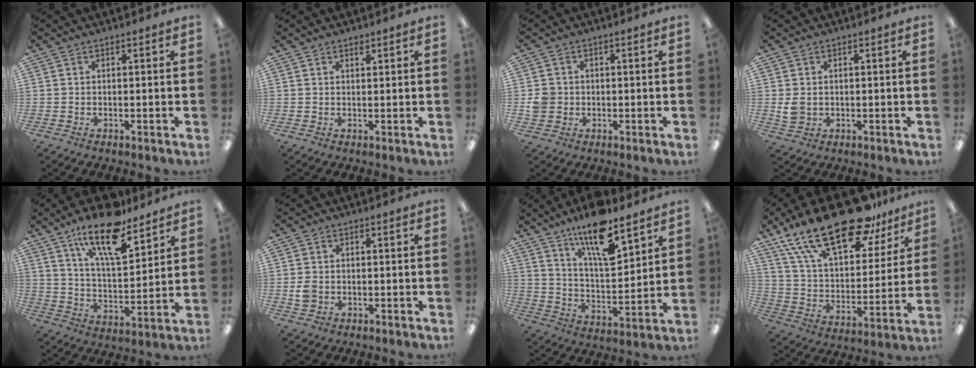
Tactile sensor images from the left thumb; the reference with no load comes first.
{"total": 1.2, "force": [1.0, 0.4, 0.5], "torque": [-0.003, -0.003, 0.017]}
{"total": 3.8, "force": [-0.2, 3.7, 0.9], "torque": [-0.012, 0.006, -0.003]}
{"total": 3.7, "force": [0.5, 3.1, 2.0], "torque": [-0.022, -0.001, 0.009]}
{"total": 18.5, "force": [12.8, 6.3, 11.8], "torque": [-0.196, -0.072, 0.214]}
{"total": 3.0, "force": [-0.4, 2.4, 1.7], "torque": [-0.023, 0.003, -0.008]}
{"total": 16.2, "force": [11.7, 4.6, 10.2], "torque": [-0.177, -0.065, 0.194]}
{"total": 26.4, "force": [18.1, 10.4, 16.1], "torque": [-0.279, -0.109, 0.309]}